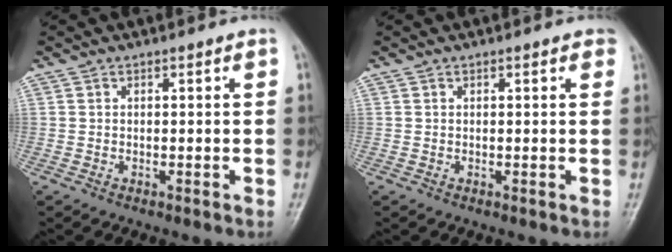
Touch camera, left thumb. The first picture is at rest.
{"total": 1.3, "force": [0.7, 0.6, 1.0], "torque": [-0.008, 0.001, 0.005]}